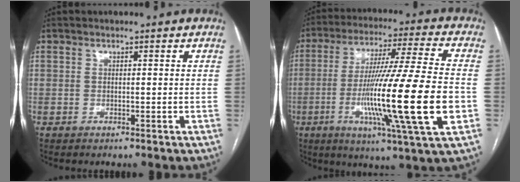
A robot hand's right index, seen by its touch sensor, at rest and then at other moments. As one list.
[{"total": 21.6, "force": [-4.6, -0.4, 21.1], "torque": [-0.359, -0.022, -0.085]}]